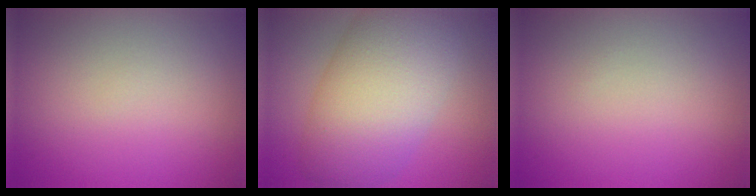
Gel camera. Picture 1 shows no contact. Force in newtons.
{"total": 10.2, "press": 10.2, "slide": 0.3}
{"total": 0.0}